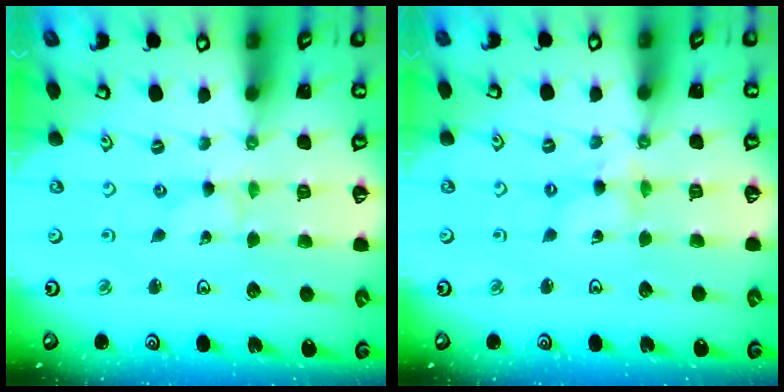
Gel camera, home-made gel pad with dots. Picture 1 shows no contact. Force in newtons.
{"total": 2.9, "press": 2.8, "slide": 0.2}